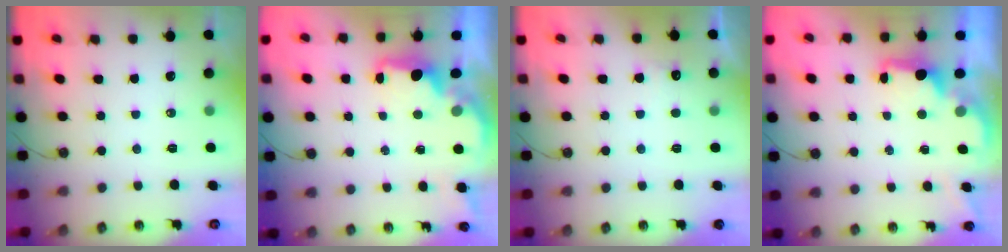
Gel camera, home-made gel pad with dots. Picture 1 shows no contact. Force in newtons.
{"total": 2.0, "press": 1.8, "slide": 0.8}
{"total": 5.1, "press": 5.0, "slide": 1.1}
{"total": 1.7, "press": 1.5, "slide": 0.7}